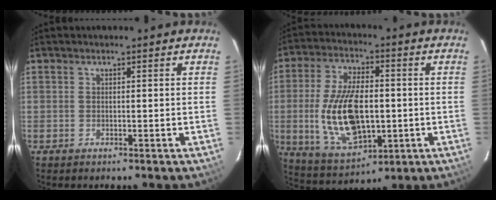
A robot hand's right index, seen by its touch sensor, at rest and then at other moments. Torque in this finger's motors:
{"motor_torque": [2.14, 0.00, 1.05, 0.21]}